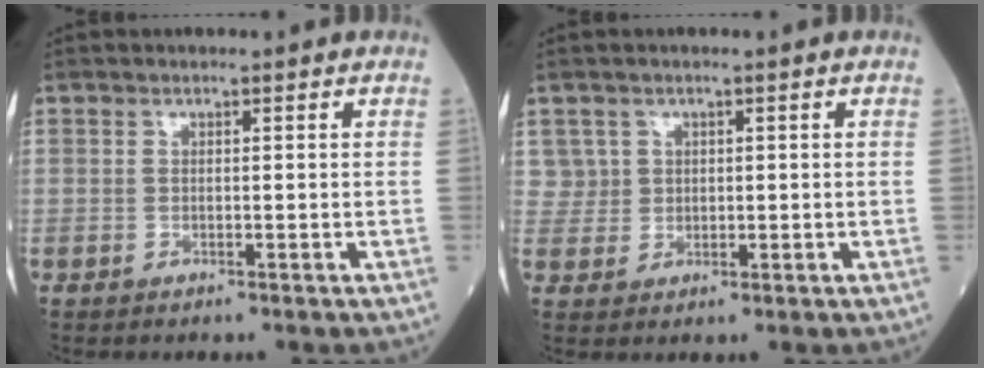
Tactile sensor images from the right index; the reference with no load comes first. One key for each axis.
{"total": 3.1, "fx": 1.3, "fy": 2.8, "fz": -0.2, "tx": 0.020, "ty": 0.004, "tz": 0.021}